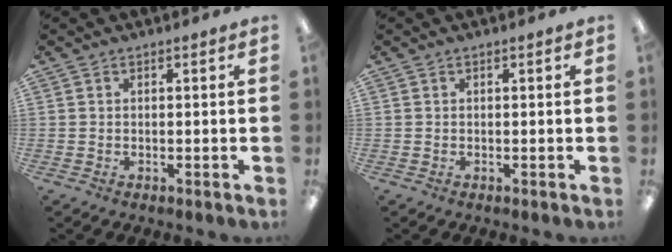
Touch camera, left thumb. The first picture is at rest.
{"total": 0.0}